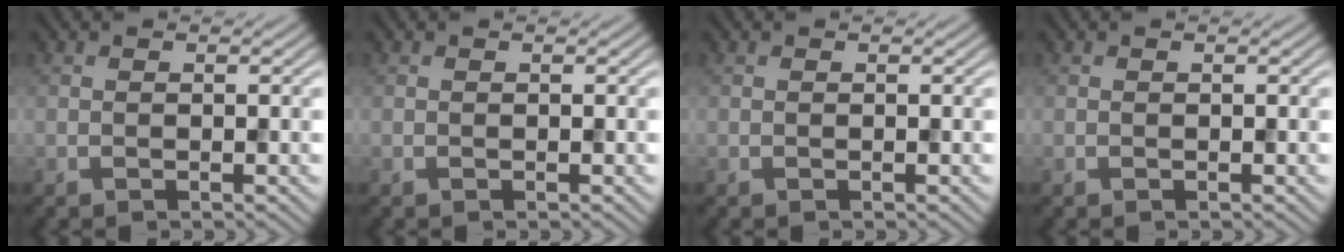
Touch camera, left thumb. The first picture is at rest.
{"total": 0.0}
{"total": 0.0}
{"total": 0.0}